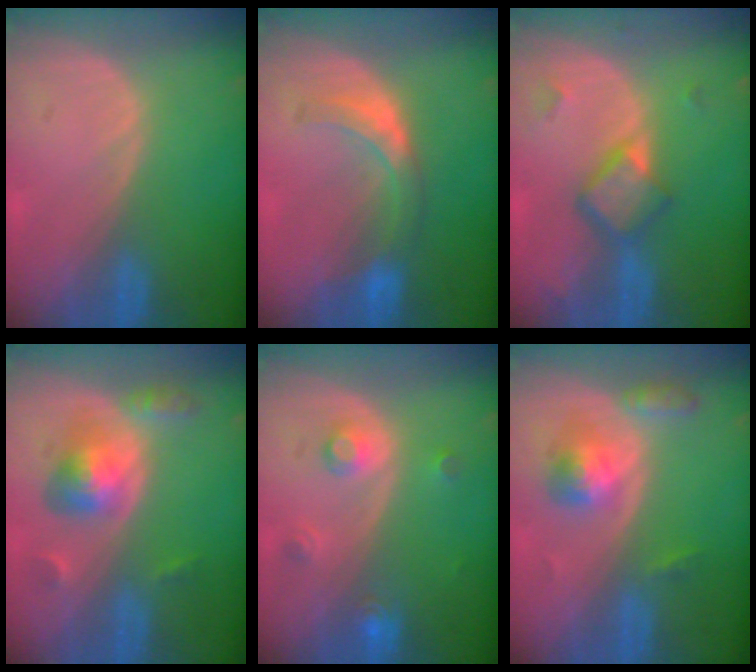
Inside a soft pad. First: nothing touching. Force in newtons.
{"total": 5.8, "press": 5.6, "slide": 1.5}
{"total": 5.8, "press": 5.0, "slide": 3.0}
{"total": 5.9, "press": 5.5, "slide": 1.9}
{"total": 3.5, "press": 3.2, "slide": 1.5}
{"total": 5.2, "press": 4.9, "slide": 1.7}